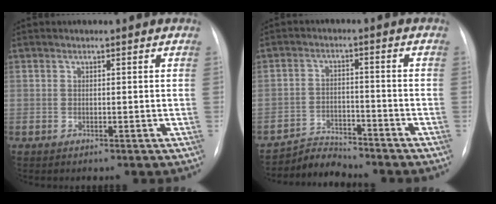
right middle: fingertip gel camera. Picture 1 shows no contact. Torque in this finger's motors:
{"motor_torque": [-0.38, -0.36, -0.09, -0.02]}